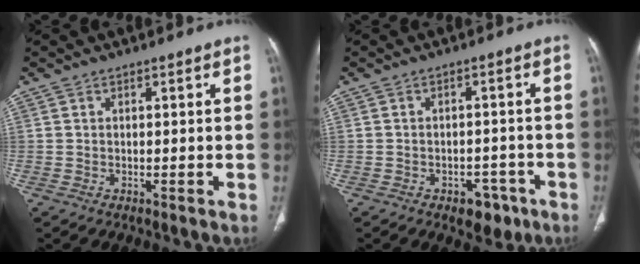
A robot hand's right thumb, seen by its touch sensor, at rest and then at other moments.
{"total": 5.3, "force": [-3.1, 3.3, 2.7], "torque": [-0.011, 0.020, -0.037]}